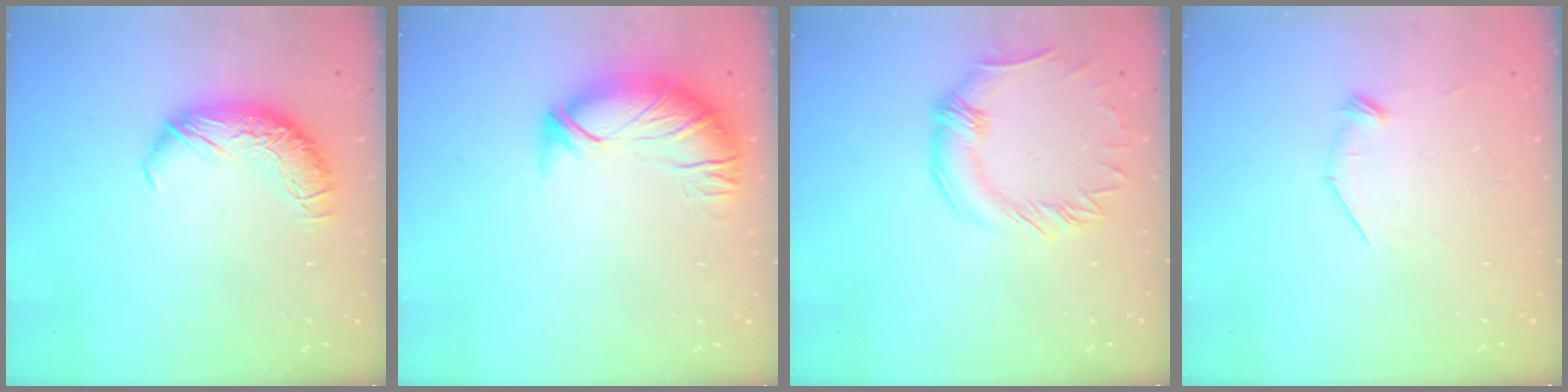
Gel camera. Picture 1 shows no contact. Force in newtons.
{"total": 2.8, "press": 1.3, "slide": 2.5}
{"total": 1.5, "press": 1.3, "slide": 0.6}
{"total": 5.9, "press": 5.8, "slide": 1.3}